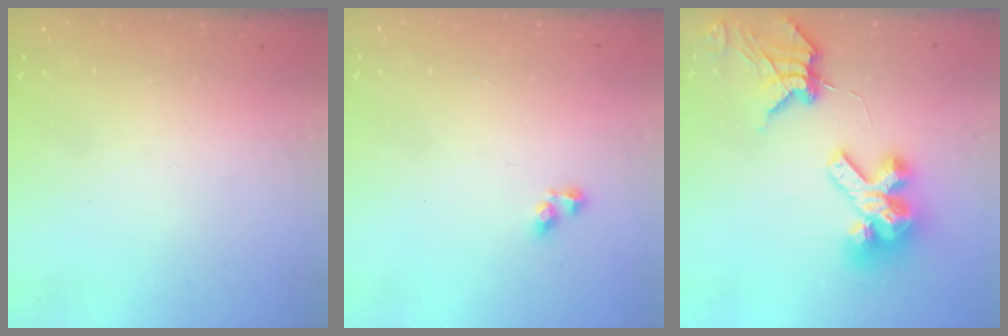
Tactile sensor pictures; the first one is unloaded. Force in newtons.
{"total": 3.6, "press": 3.5, "slide": 0.6}
{"total": 14.1, "press": 14.0, "slide": 1.7}